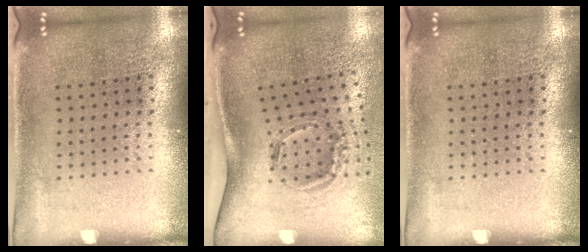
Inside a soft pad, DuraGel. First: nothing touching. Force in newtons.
{"total": 2.1, "press": 1.2, "slide": 1.7}
{"total": 0.0}